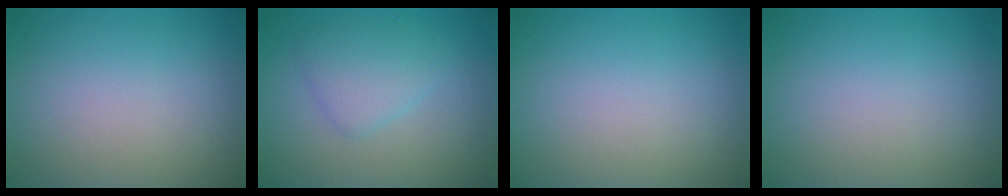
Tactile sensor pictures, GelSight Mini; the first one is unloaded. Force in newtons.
{"total": 2.8, "press": 2.8, "slide": 0.2}
{"total": 0.0}
{"total": 0.0}